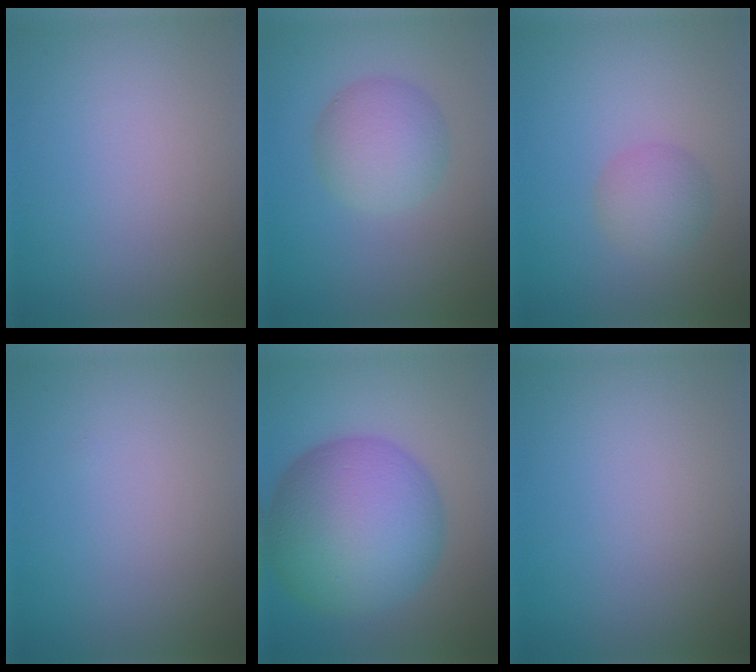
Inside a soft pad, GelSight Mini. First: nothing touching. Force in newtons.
{"total": 4.3, "press": 4.3, "slide": 0.1}
{"total": 2.5, "press": 2.5, "slide": 0.1}
{"total": 0.0}
{"total": 13.3, "press": 13.3, "slide": 0.1}
{"total": 0.0}